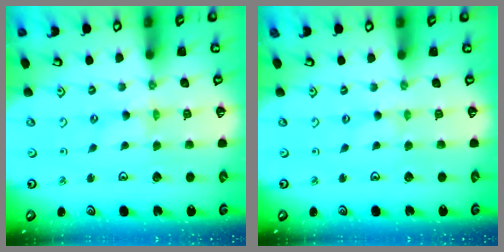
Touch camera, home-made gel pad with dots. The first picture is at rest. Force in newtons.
{"total": 0.0}